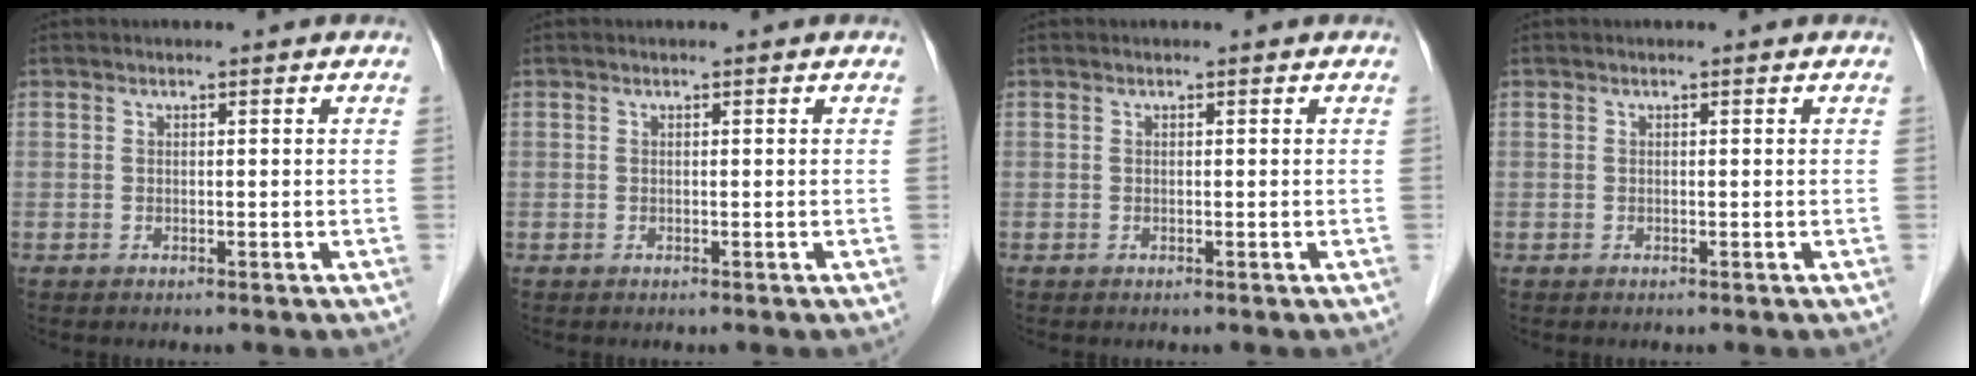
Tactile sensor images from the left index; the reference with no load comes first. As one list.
[{"total": 0.0}, {"total": 0.0}, {"total": 0.0}]